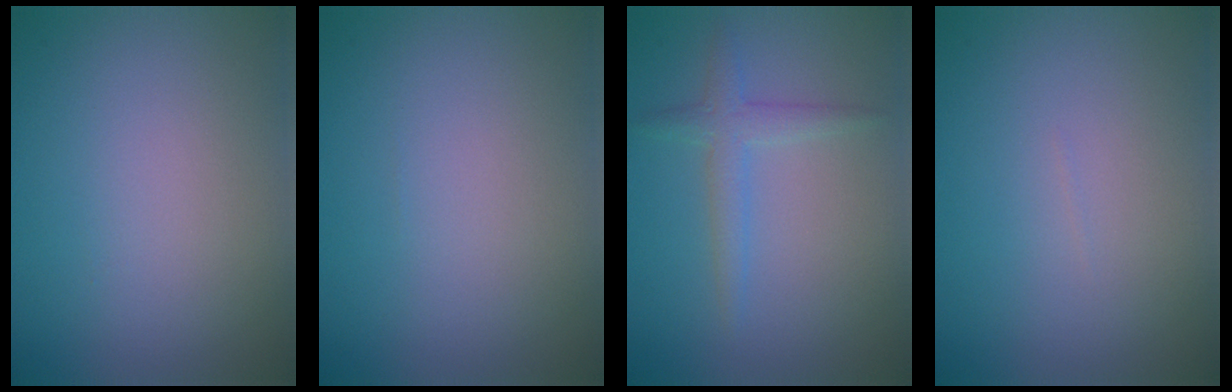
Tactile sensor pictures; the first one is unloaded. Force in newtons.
{"total": 0.0}
{"total": 2.1, "press": 2.1, "slide": 0.1}
{"total": 0.0}